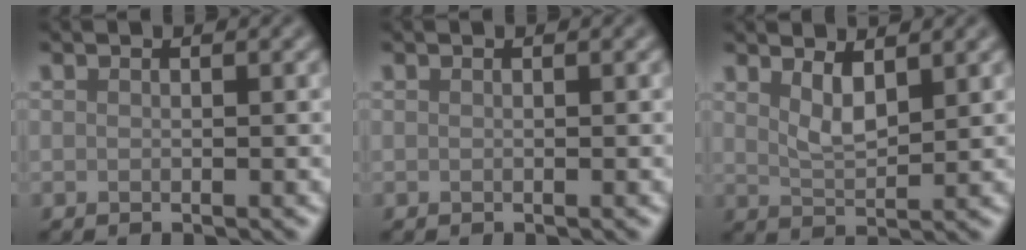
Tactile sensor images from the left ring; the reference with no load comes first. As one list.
[{"total": 0.0}, {"total": 2.5, "force": [1.7, 0.7, 1.7], "torque": [-0.034, -0.010, 0.035]}]